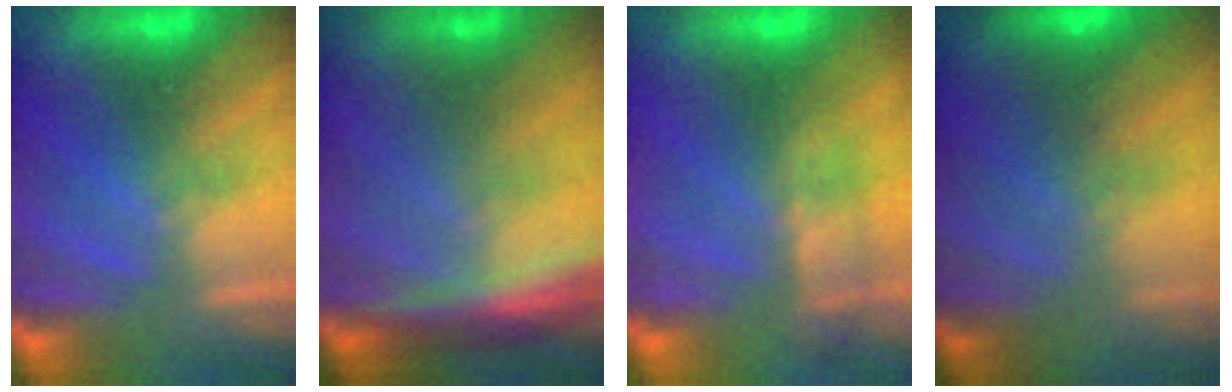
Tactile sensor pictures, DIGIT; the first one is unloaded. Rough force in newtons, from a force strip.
{"total": 5.9}
{"total": 2.3}
{"total": 3.5}